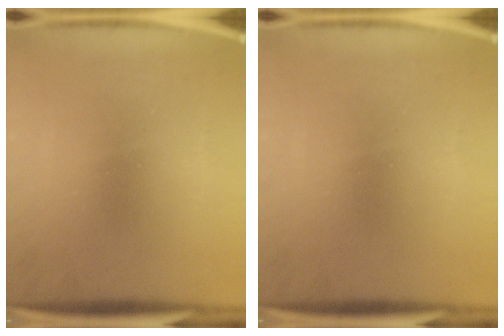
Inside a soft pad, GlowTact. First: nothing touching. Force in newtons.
{"total": 0.0}